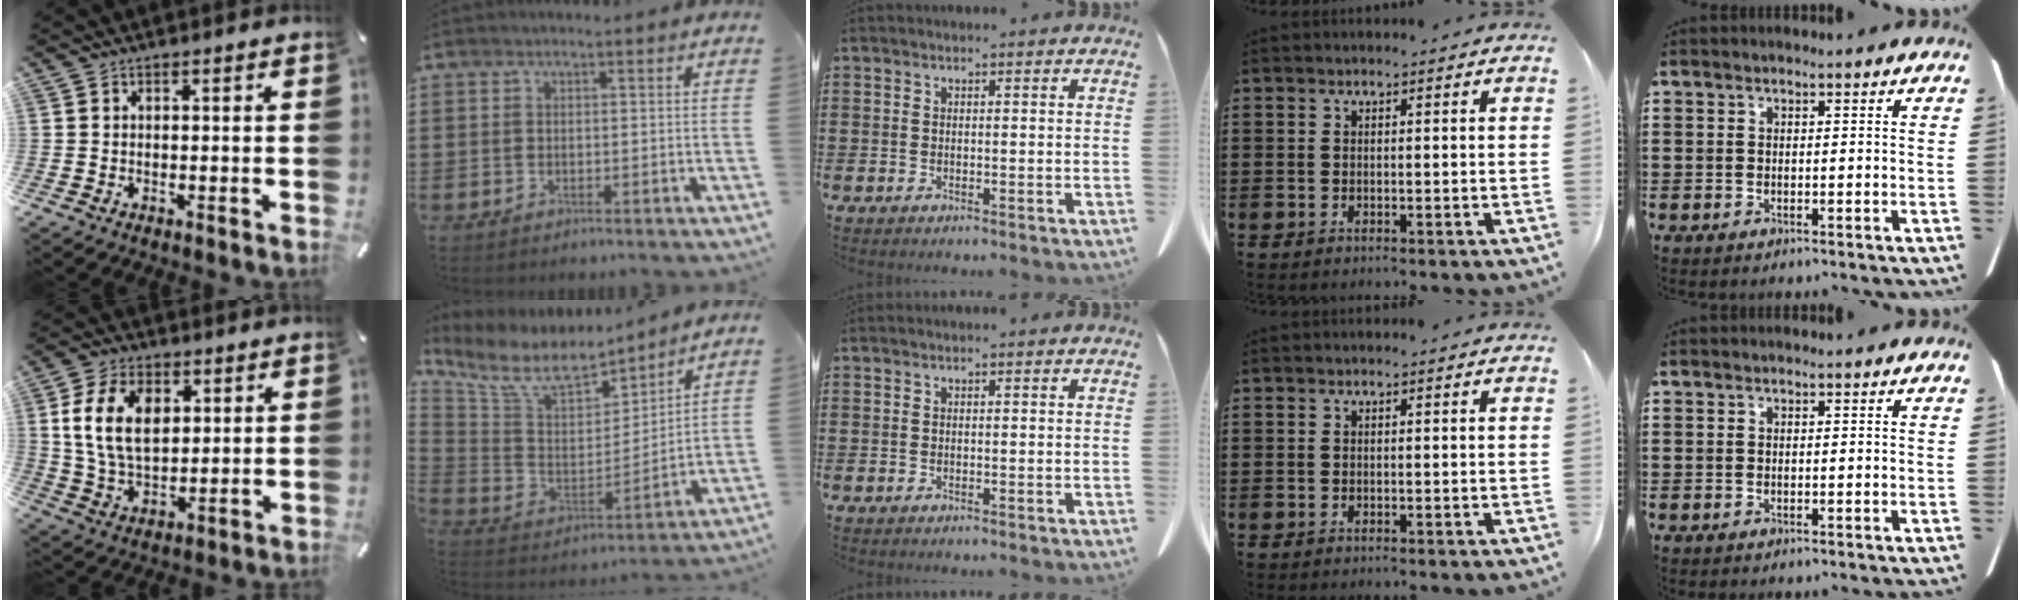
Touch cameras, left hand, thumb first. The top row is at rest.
{"thumb": {"total": 12.3, "force": [3.5, 8.3, 8.3], "torque": [-0.176, 0.002, 0.061]}, "index": {"total": 9.2, "force": [7.0, 3.8, 4.7], "torque": [-0.128, -0.037, 0.120]}}